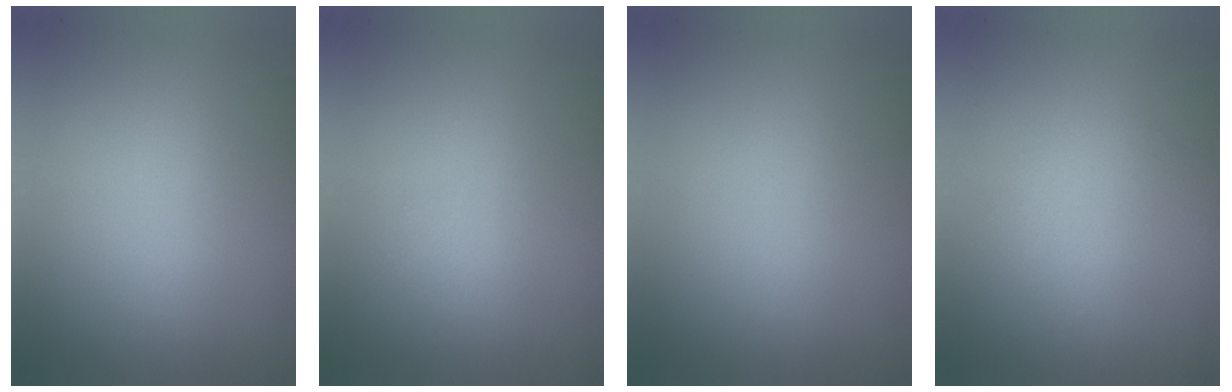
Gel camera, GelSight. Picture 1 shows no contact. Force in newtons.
{"total": 1.3}
{"total": 0.0}
{"total": 1.2}